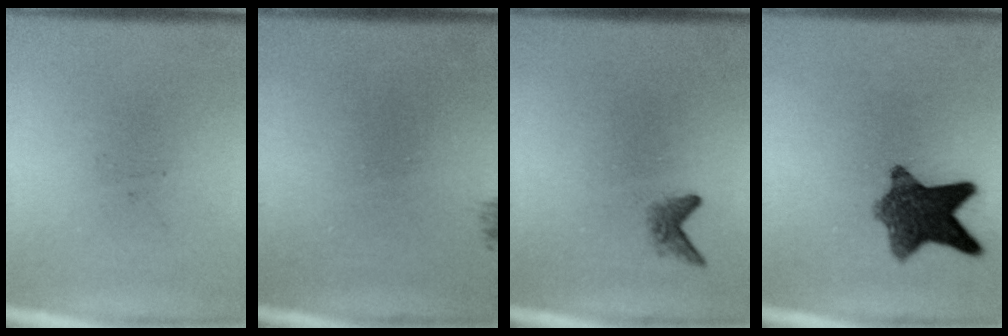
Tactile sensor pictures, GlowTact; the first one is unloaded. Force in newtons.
{"total": 0.7}
{"total": 1.4}
{"total": 9.0}